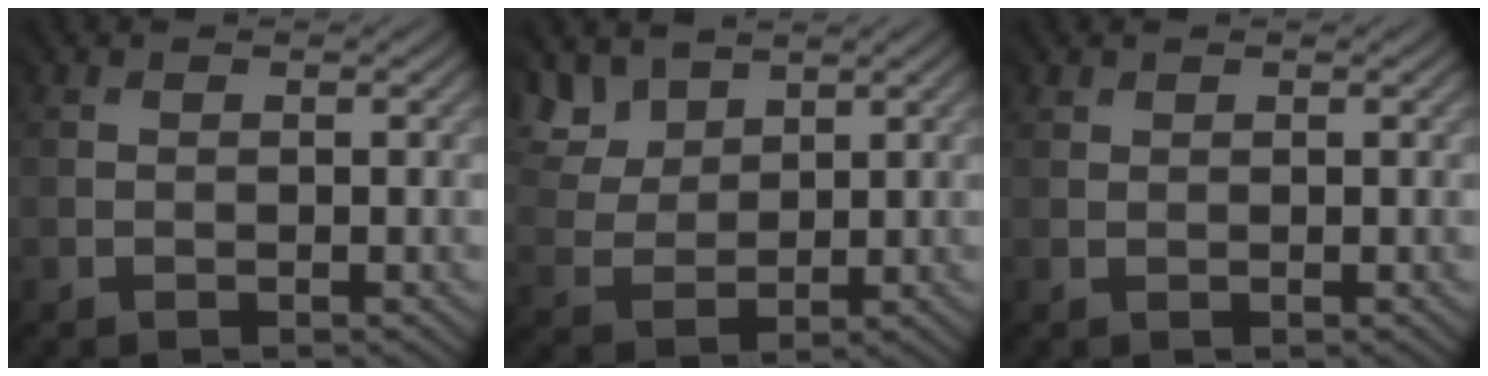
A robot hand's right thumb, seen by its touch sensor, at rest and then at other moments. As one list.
[{"total": 5.9, "force": [4.8, 3.0, 1.4], "torque": [-0.070, 0.009, 0.091]}, {"total": 1.0, "force": [0.9, 0.4, -0.1], "torque": [0.002, -0.001, 0.017]}]